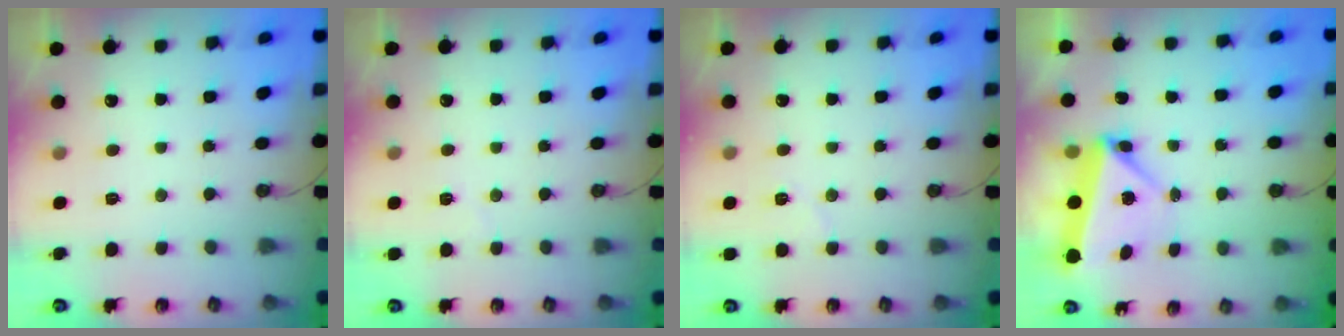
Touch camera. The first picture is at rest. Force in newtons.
{"total": 3.6, "press": 2.7, "slide": 2.4}
{"total": 4.6, "press": 4.2, "slide": 1.8}
{"total": 5.4, "press": 5.4, "slide": 0.5}